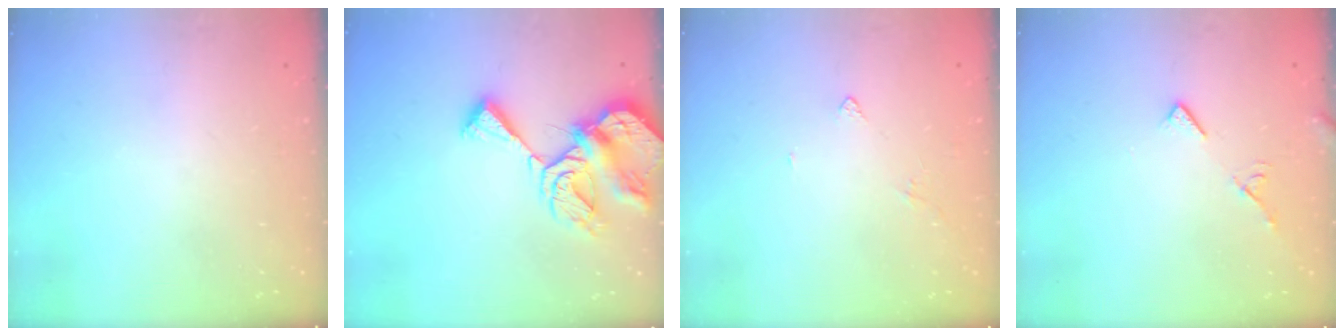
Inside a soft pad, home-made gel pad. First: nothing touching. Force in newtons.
{"total": 11.2, "press": 11.2, "slide": 1.3}
{"total": 2.6, "press": 2.6, "slide": 0.6}
{"total": 6.8, "press": 6.8, "slide": 0.6}